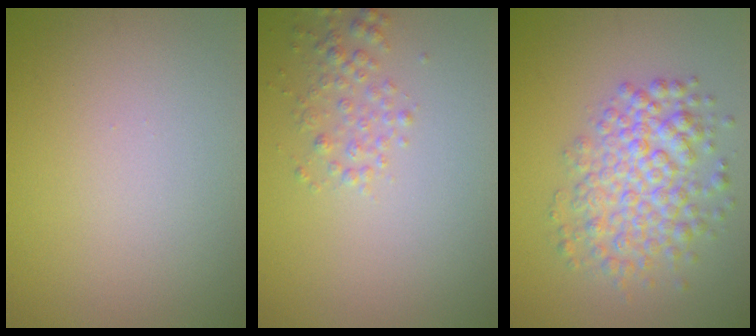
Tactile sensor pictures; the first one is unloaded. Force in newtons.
{"total": 1.9, "press": 1.9, "slide": 0.1}
{"total": 5.2, "press": 5.2, "slide": 0.2}